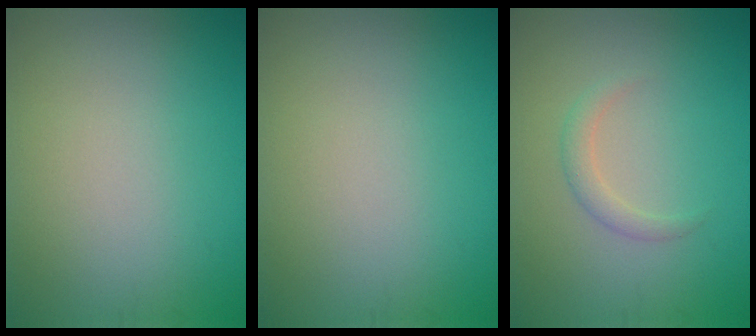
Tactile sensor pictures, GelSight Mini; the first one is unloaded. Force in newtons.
{"total": 0.0}
{"total": 1.4, "press": 1.4, "slide": 0.1}